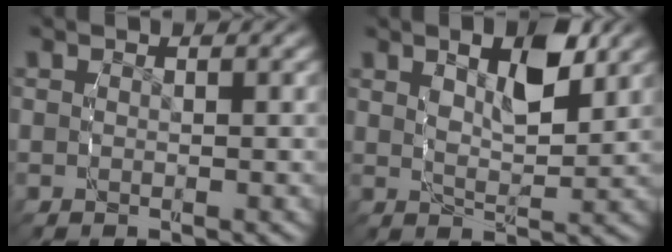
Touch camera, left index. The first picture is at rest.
{"total": 4.2, "force": [1.7, 1.9, 3.4], "torque": [-0.063, -0.005, 0.028]}